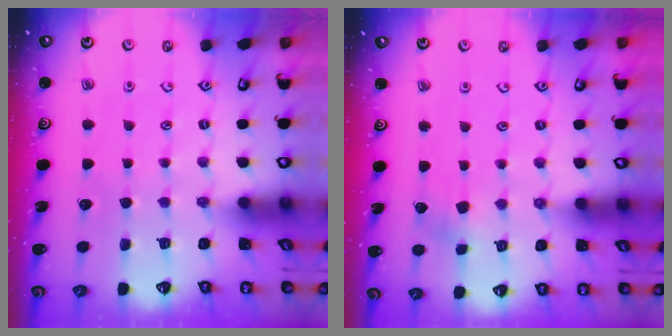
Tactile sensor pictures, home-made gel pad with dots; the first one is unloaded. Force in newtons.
{"total": 3.8, "press": 3.8, "slide": 0.4}